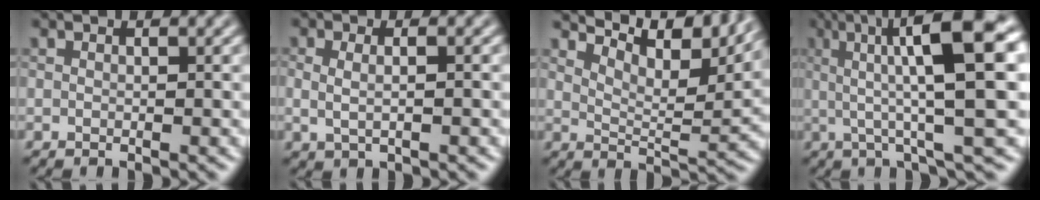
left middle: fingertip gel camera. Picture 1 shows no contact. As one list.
[{"total": 2.4, "force": [0.6, 1.2, 2.0], "torque": [-0.028, -0.003, -0.001]}, {"total": 10.6, "force": [8.7, 2.4, 5.6], "torque": [-0.093, 0.008, 0.130]}, {"total": 12.3, "force": [2.5, 2.6, 11.8], "torque": [-0.155, 0.019, 0.037]}]